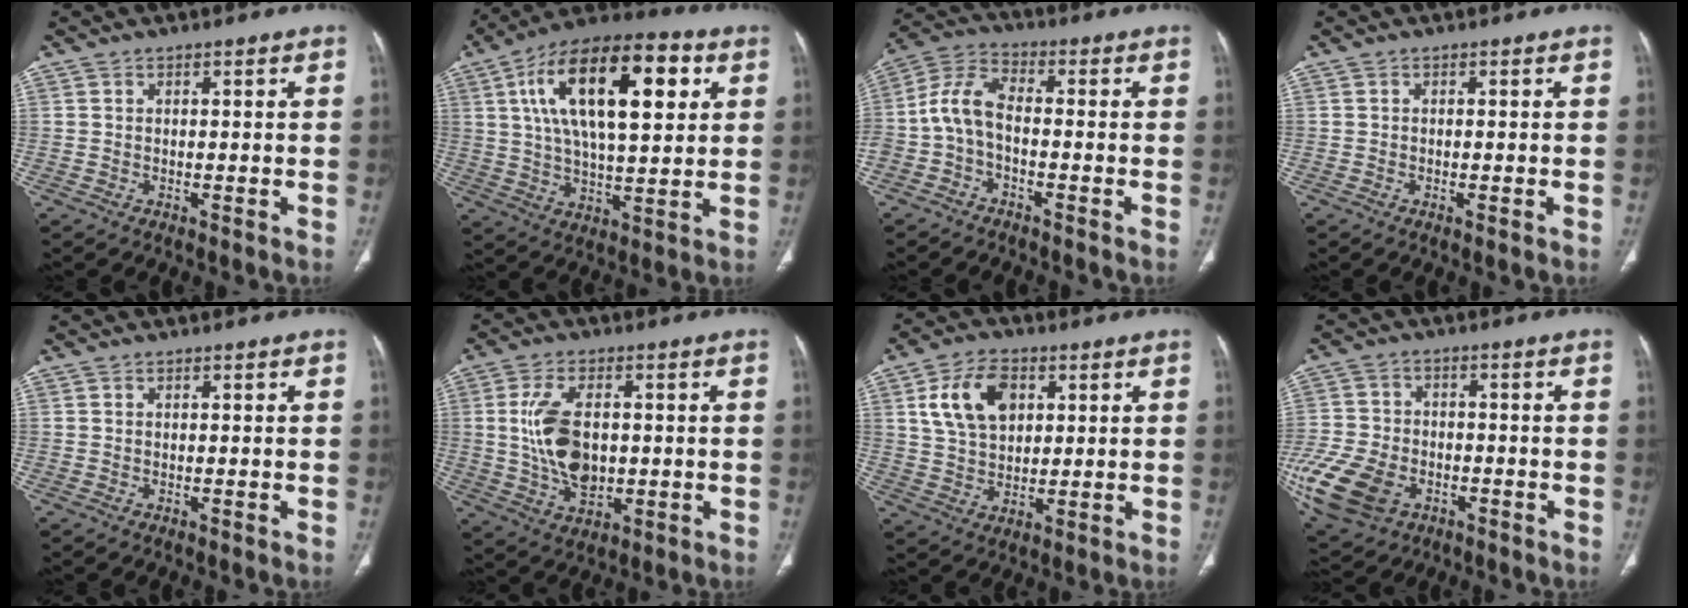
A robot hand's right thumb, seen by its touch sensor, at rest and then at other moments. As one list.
[{"total": 23.7, "force": [7.2, 10.2, 20.1], "torque": [-0.331, 0.007, 0.113]}, {"total": 7.7, "force": [-1.9, 3.9, 6.4], "torque": [-0.138, 0.034, -0.050]}, {"total": 0.7, "force": [-0.3, 0.1, 0.7], "torque": [-0.015, -0.002, -0.005]}, {"total": 0.0}, {"total": 11.4, "force": [0.6, 6.7, 9.2], "torque": [-0.172, -0.004, 0.021]}, {"total": 11.3, "force": [3.7, 7.5, 7.7], "torque": [-0.123, -0.004, 0.069]}, {"total": 16.7, "force": [-6.5, 11.5, 10.3], "torque": [-0.240, 0.001, -0.111]}]